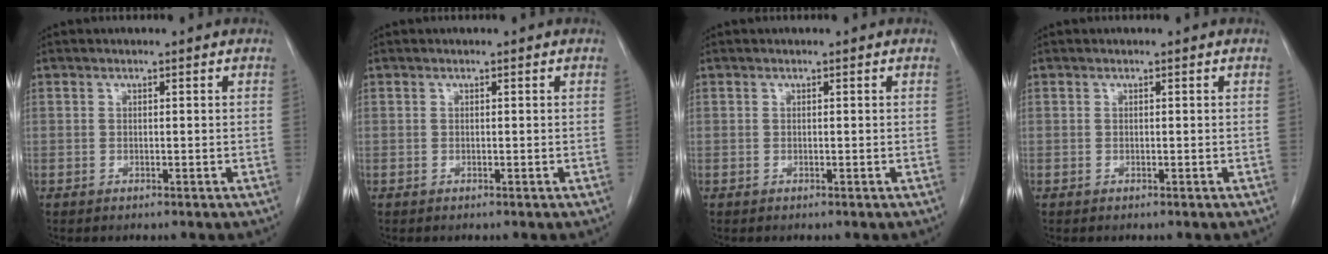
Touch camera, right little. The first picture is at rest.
{"total": 0.0}
{"total": 0.0}
{"total": 0.0}